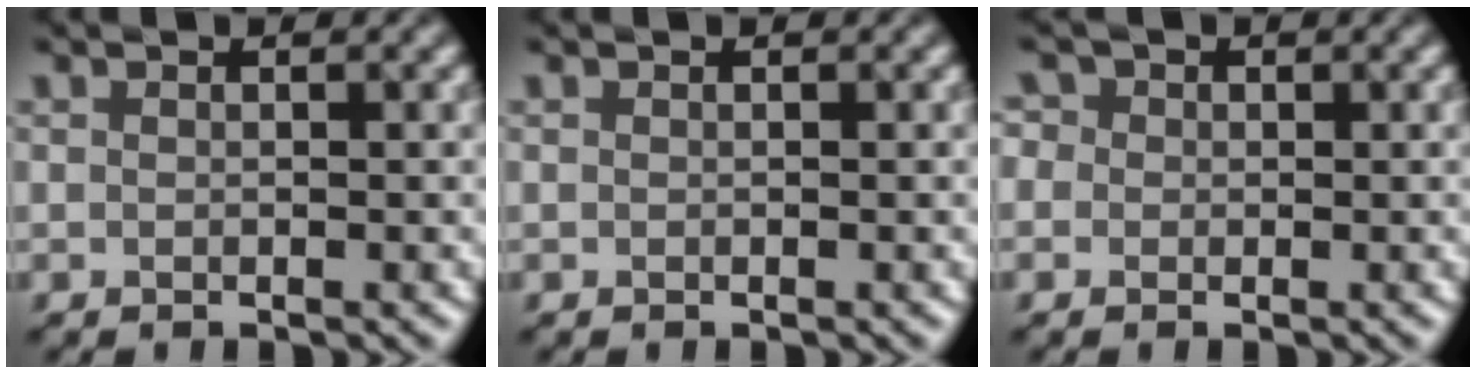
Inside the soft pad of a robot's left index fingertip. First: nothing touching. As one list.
[{"total": 0.0}, {"total": 2.5, "force": [0.9, 2.1, 1.0], "torque": [-0.014, 0.016, -0.008]}]